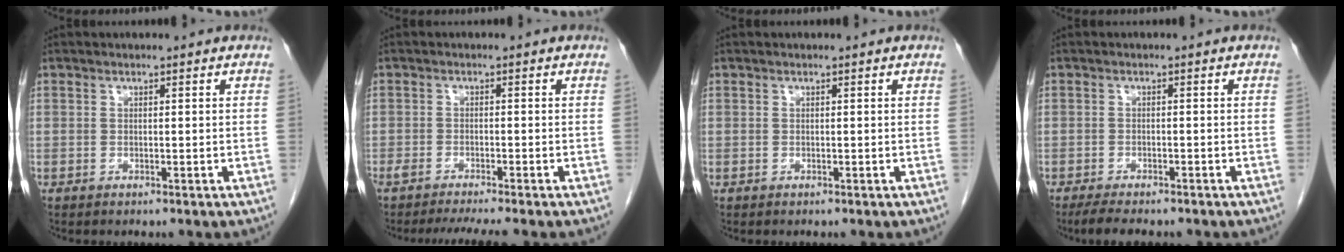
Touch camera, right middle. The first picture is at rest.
{"total": 6.0, "force": [-5.2, -0.2, 3.0], "torque": [-0.040, -0.009, -0.082]}
{"total": 0.0}
{"total": 5.4, "force": [-4.5, 1.2, 2.8], "torque": [-0.046, -0.013, -0.065]}